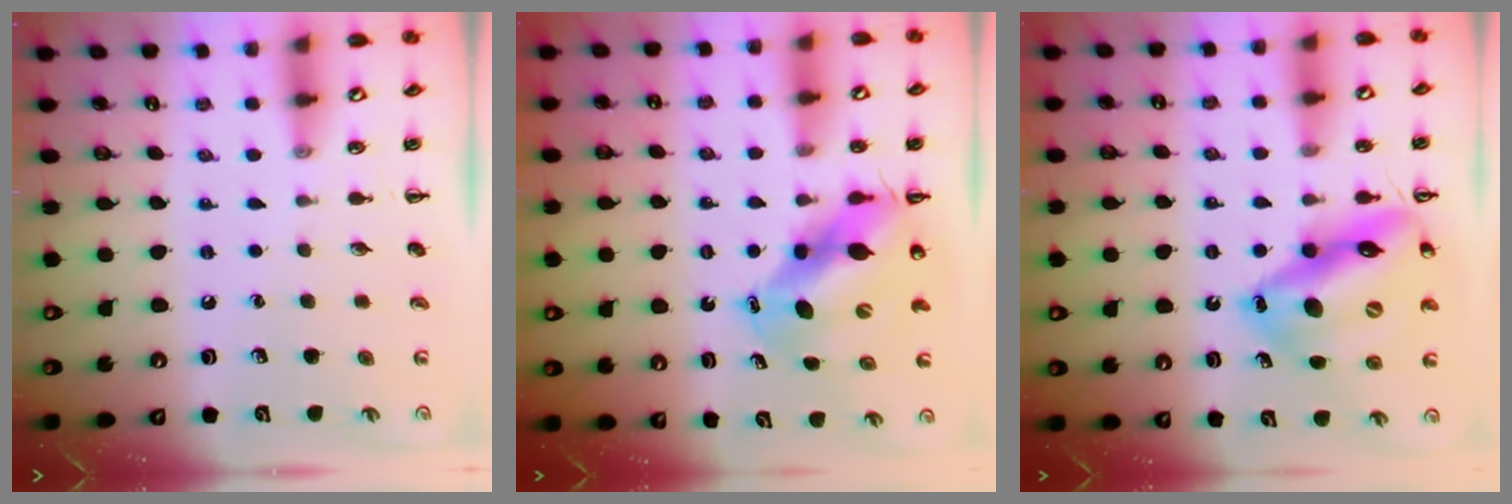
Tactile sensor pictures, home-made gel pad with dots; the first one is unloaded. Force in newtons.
{"total": 10.9, "press": 10.5, "slide": 2.7}
{"total": 19.6, "press": 19.1, "slide": 4.4}